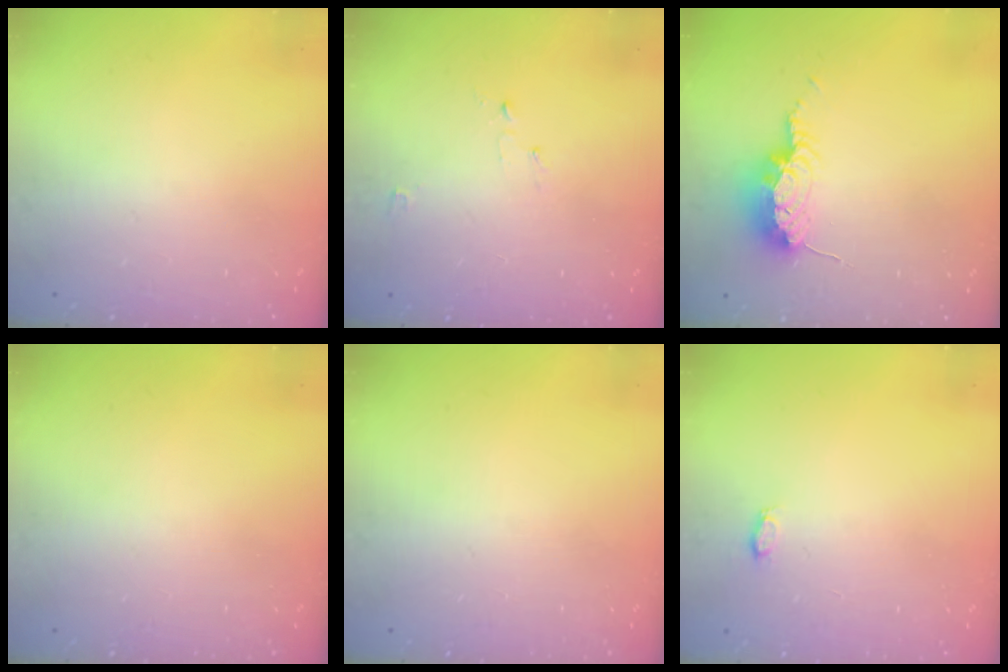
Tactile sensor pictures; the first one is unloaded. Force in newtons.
{"total": 2.4, "press": 2.4, "slide": 0.3}
{"total": 8.7, "press": 8.6, "slide": 0.9}
{"total": 0.0}
{"total": 0.0}
{"total": 2.7, "press": 2.7, "slide": 0.3}